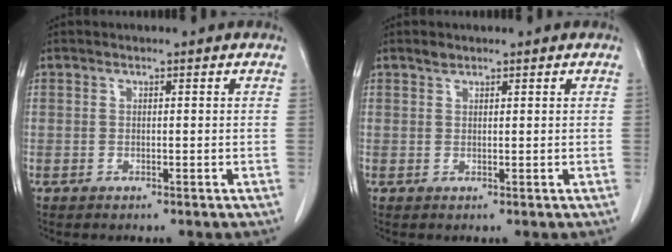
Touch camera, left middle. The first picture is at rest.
{"total": 0.9, "force": [0.8, 0.4, 0.2], "torque": [-0.007, 0.000, 0.015]}